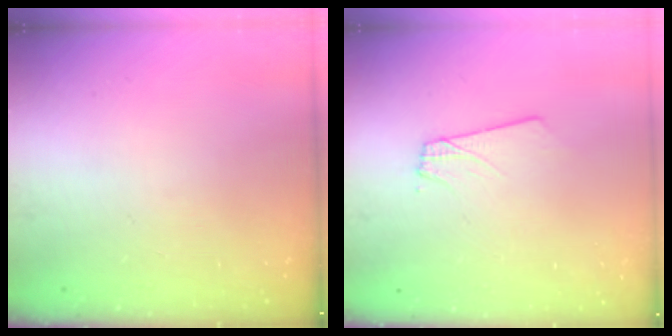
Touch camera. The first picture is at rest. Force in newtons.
{"total": 2.0, "press": 2.0, "slide": 0.1}